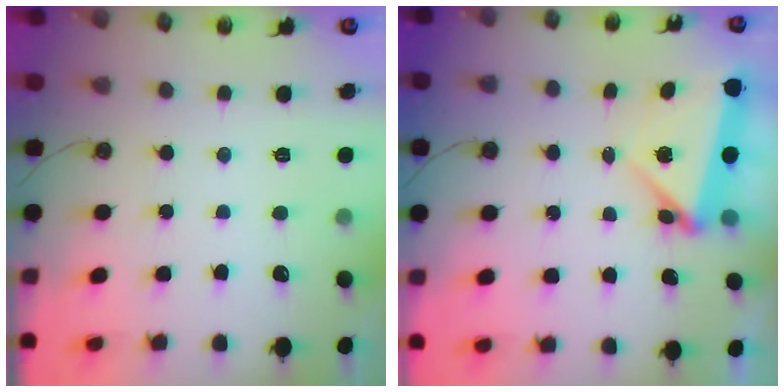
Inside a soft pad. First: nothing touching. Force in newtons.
{"total": 5.5, "press": 5.4, "slide": 0.9}